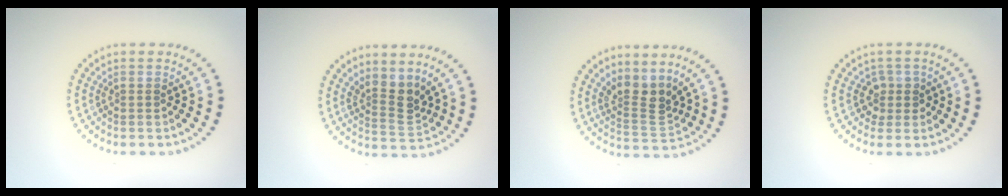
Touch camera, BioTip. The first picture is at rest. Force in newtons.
{"total": 3.0, "press": 2.1, "slide": 2.2}
{"total": 3.2, "press": 2.4, "slide": 2.0}
{"total": 1.8, "press": 1.4, "slide": 1.2}